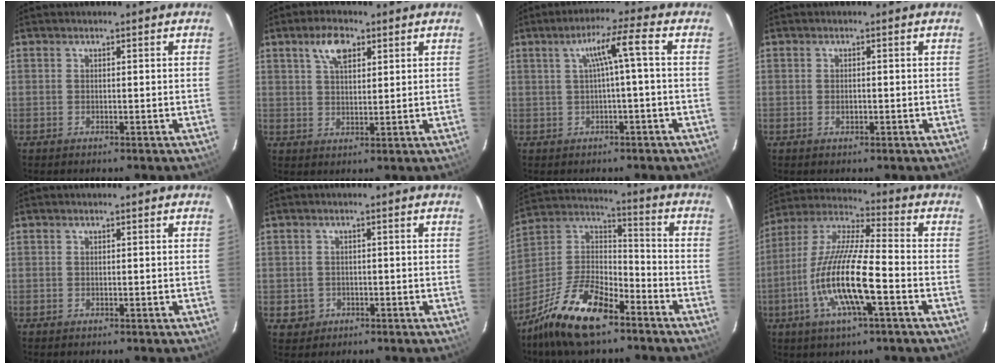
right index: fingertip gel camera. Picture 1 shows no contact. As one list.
[{"total": 5.6, "force": [3.0, 2.7, 4.0], "torque": [-0.071, 0.012, 0.054]}, {"total": 5.4, "force": [0.2, -0.7, 5.4], "torque": [-0.100, 0.009, 0.013]}, {"total": 1.1, "force": [-0.3, 0.7, 0.8], "torque": [-0.013, 0.000, -0.004]}, {"total": 0.0}, {"total": 3.1, "force": [-0.7, 3.0, 0.3], "torque": [-0.012, 0.004, -0.004]}, {"total": 17.1, "force": [-11.3, 6.7, 11.0], "torque": [-0.233, 0.010, -0.213]}, {"total": 16.1, "force": [-5.4, 2.7, 14.9], "torque": [-0.299, -0.011, -0.110]}]